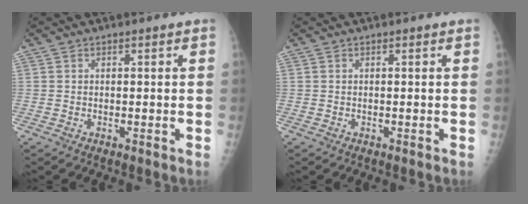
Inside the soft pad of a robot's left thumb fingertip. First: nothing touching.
{"total": 0.0}